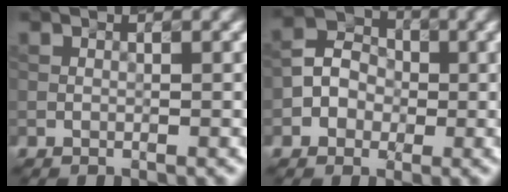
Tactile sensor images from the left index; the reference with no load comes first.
{"total": 3.1, "force": [-0.6, 2.7, 1.3], "torque": [-0.012, 0.012, -0.019]}